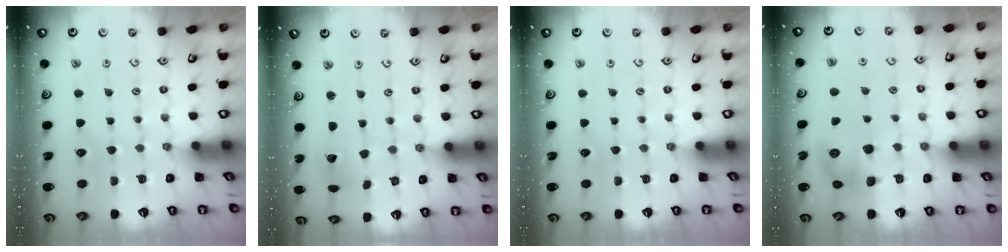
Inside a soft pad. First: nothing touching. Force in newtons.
{"total": 2.5, "press": 2.5, "slide": 0.3}
{"total": 0.0}
{"total": 8.2, "press": 8.1, "slide": 1.2}